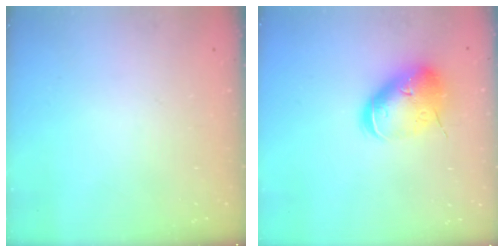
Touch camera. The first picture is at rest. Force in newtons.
{"total": 15.6, "press": 15.4, "slide": 2.4}